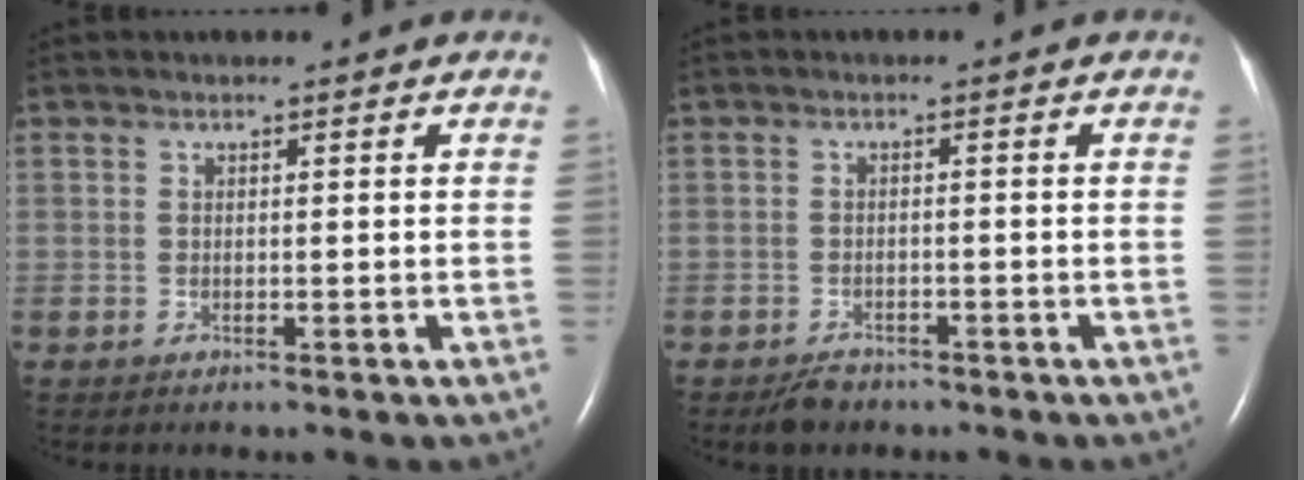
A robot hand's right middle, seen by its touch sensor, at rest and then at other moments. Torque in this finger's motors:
{"motor_torque": [0.01, 0.00, 0.00, 0.00]}